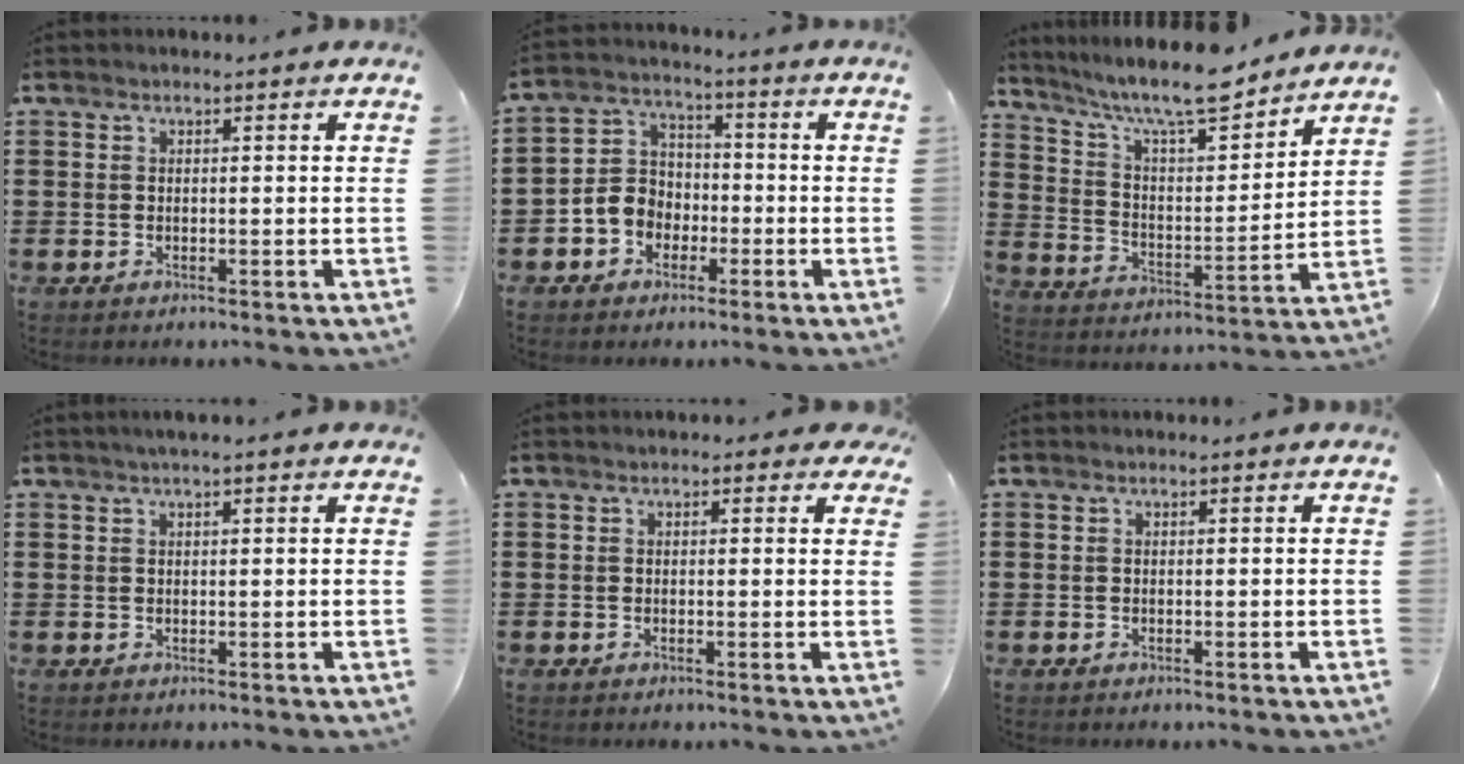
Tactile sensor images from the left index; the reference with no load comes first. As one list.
[{"total": 5.7, "force": [-2.3, 4.9, 1.7], "torque": [-0.058, 0.014, -0.050]}, {"total": 10.0, "force": [8.5, 1.6, 4.9], "torque": [-0.118, -0.049, 0.146]}, {"total": 1.3, "force": [0.9, 0.0, 1.0], "torque": [-0.019, 0.002, 0.017]}, {"total": 0.9, "force": [0.3, 0.7, 0.5], "torque": [-0.012, 0.007, 0.004]}, {"total": 0.0}]